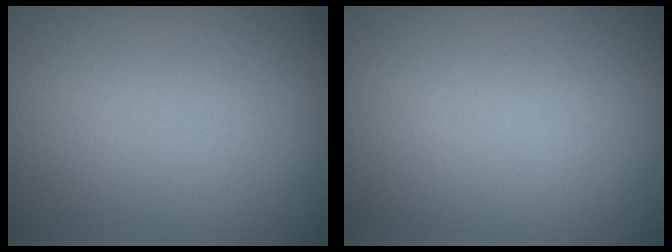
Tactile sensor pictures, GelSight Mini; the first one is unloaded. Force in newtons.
{"total": 0.0}